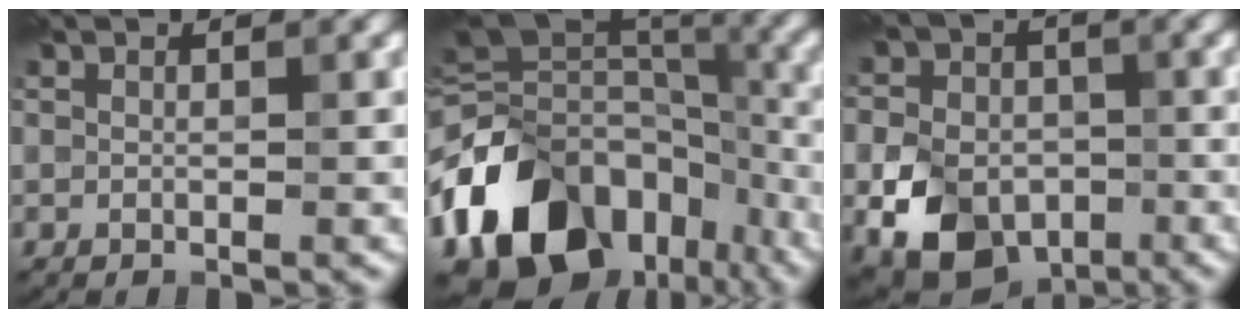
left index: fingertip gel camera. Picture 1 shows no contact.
{"total": 15.1, "force": [-7.1, 10.1, 8.6], "torque": [-0.179, -0.005, -0.123]}
{"total": 8.4, "force": [-2.9, 6.3, 4.7], "torque": [-0.090, -0.013, -0.061]}